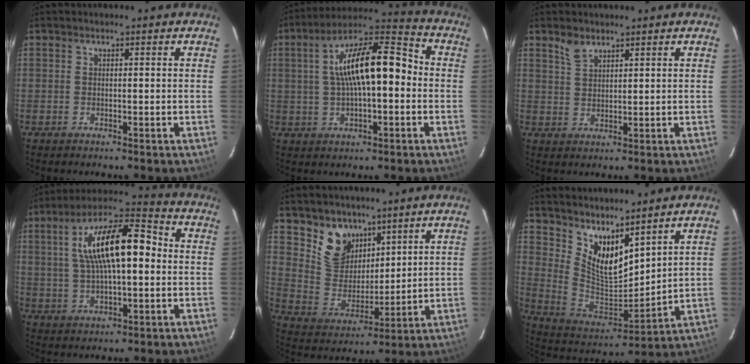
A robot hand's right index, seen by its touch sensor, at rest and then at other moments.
{"total": 15.5, "force": [0.5, 5.7, 14.4], "torque": [-0.243, 0.032, 0.005]}
{"total": 3.3, "force": [2.5, 1.5, 1.5], "torque": [-0.027, 0.004, 0.050]}
{"total": 16.4, "force": [2.0, 6.0, 15.2], "torque": [-0.265, 0.031, 0.030]}
{"total": 10.3, "force": [6.9, 6.9, 3.3], "torque": [-0.065, 0.000, 0.145]}
{"total": 13.4, "force": [9.6, 5.0, 7.9], "torque": [-0.144, -0.015, 0.189]}